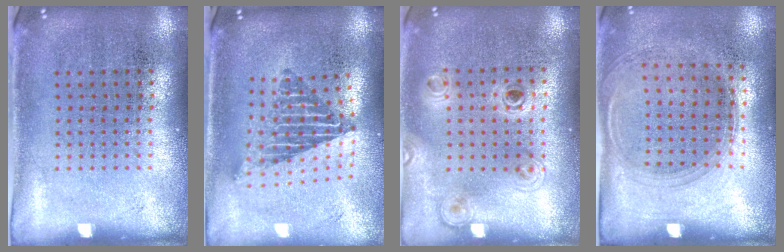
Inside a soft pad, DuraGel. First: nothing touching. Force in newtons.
{"total": 2.1, "press": 1.5, "slide": 1.4}
{"total": 1.2, "press": 1.2, "slide": 0.5}
{"total": 1.3, "press": 1.1, "slide": 0.7}